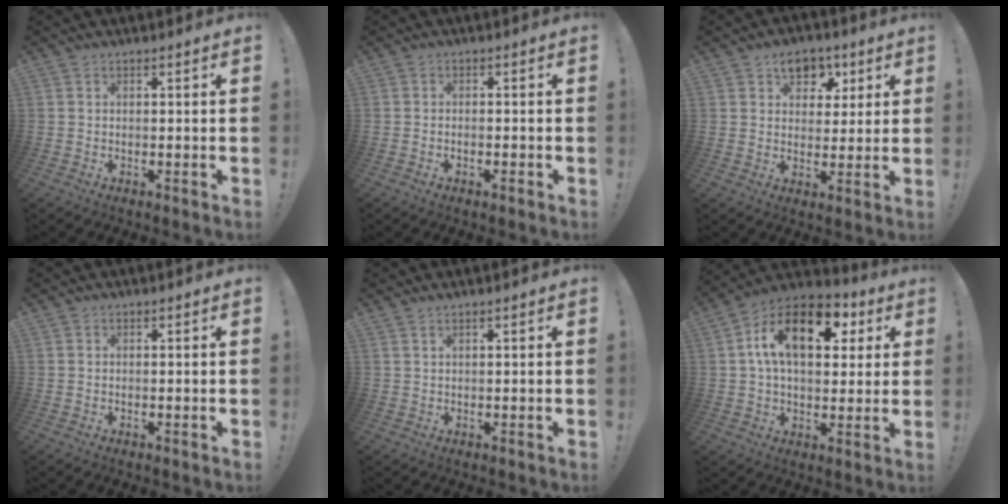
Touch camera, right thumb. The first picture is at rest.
{"total": 1.4, "force": [-0.9, 0.3, 1.0], "torque": [-0.014, 0.005, -0.016]}
{"total": 8.6, "force": [4.6, 6.3, 3.6], "torque": [-0.037, -0.020, 0.085]}
{"total": 0.0}
{"total": 1.1, "force": [0.8, -0.1, 0.7], "torque": [-0.022, 0.003, 0.015]}
{"total": 17.8, "force": [5.7, 10.1, 13.5], "torque": [-0.224, -0.004, 0.094]}